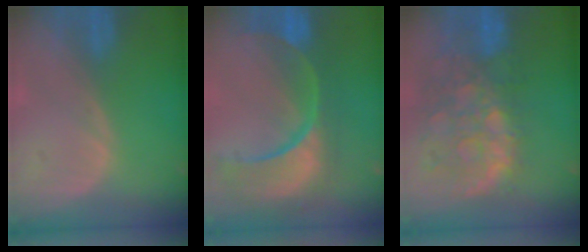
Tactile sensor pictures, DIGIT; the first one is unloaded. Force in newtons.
{"total": 13.7, "press": 10.8, "slide": 8.3}
{"total": 11.7, "press": 9.9, "slide": 6.3}